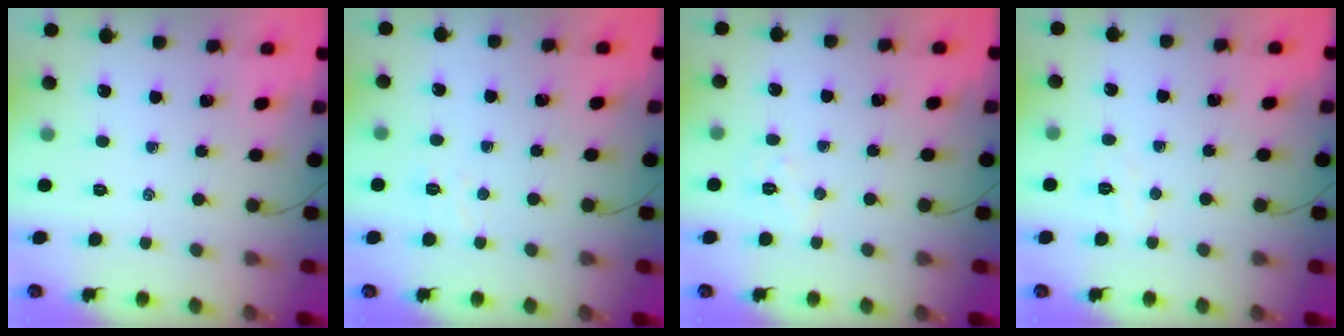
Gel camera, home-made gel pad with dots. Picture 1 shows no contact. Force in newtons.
{"total": 3.7, "press": 3.5, "slide": 1.0}
{"total": 5.1, "press": 5.0, "slide": 1.1}
{"total": 3.2, "press": 3.1, "slide": 0.8}